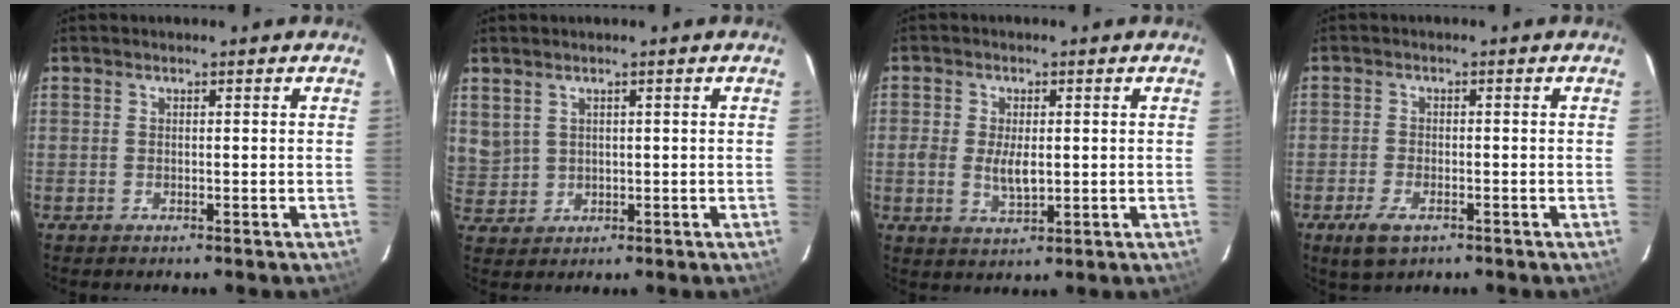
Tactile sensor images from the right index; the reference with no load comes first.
{"total": 5.3, "force": [2.4, 4.4, 1.7], "torque": [-0.038, 0.011, 0.064]}
{"total": 5.0, "force": [-0.3, 2.8, 4.2], "torque": [-0.081, -0.004, -0.006]}
{"total": 5.0, "force": [-2.9, 2.4, 3.2], "torque": [-0.083, -0.010, -0.052]}